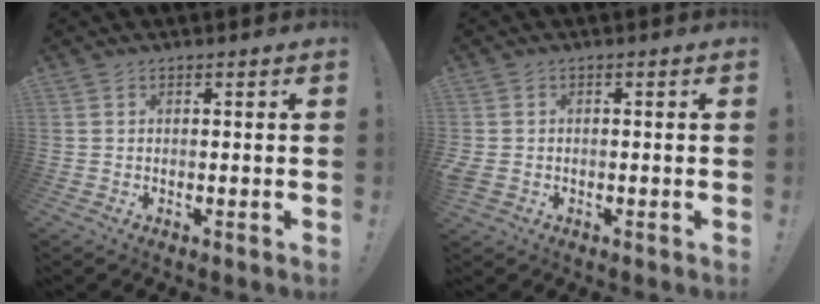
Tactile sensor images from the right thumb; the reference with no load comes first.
{"total": 2.1, "force": [-0.7, 1.7, 1.1], "torque": [-0.033, 0.004, -0.010]}